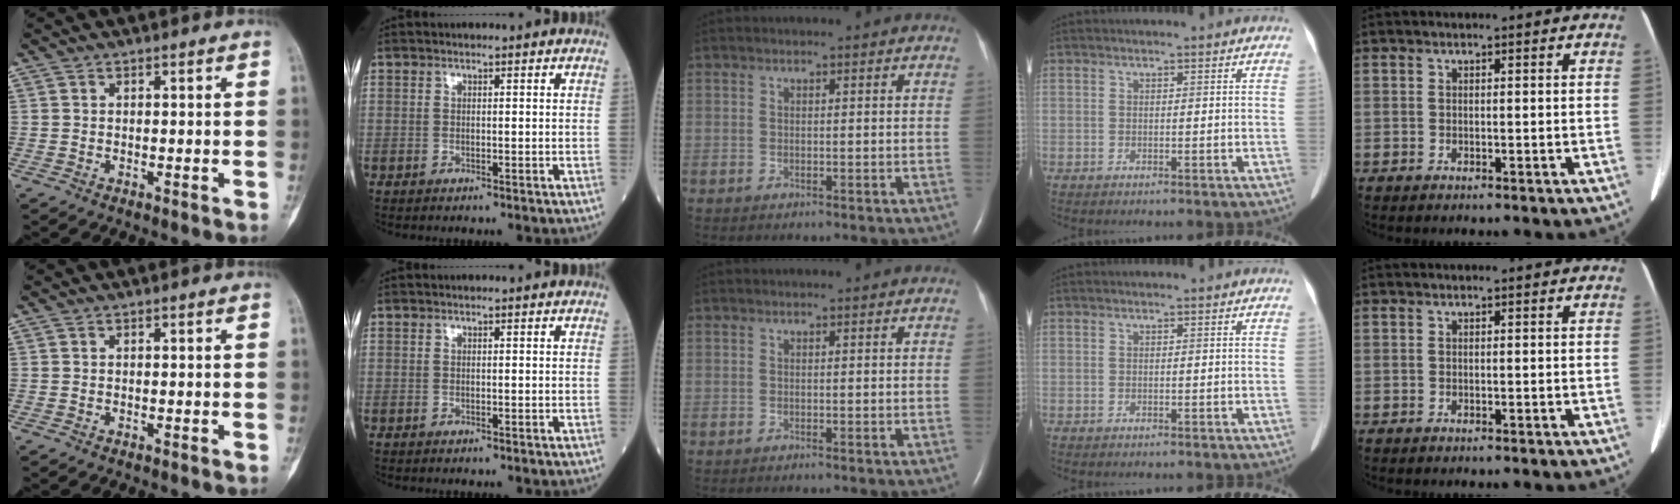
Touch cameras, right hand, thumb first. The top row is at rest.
{}